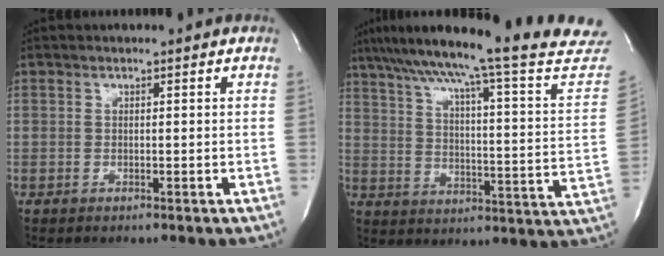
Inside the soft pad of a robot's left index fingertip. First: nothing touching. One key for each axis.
{"total": 28.5, "fx": 24.8, "fy": 0.7, "fz": 13.9, "tx": -0.219, "ty": -0.052, "tz": 0.319}